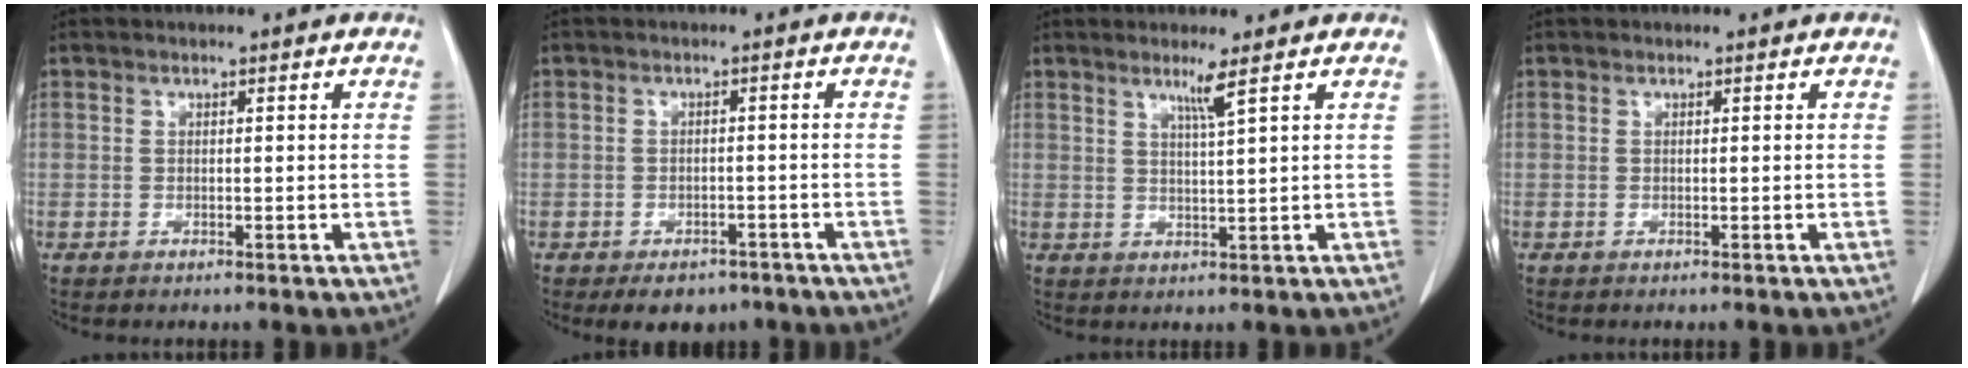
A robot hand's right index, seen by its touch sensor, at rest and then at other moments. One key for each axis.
{"total": 6.0, "fx": -4.5, "fy": 3.4, "fz": 2.1, "tx": -0.023, "ty": 0.004, "tz": -0.058}
{"total": 2.9, "fx": 1.8, "fy": -1.0, "fz": 2.0, "tx": -0.040, "ty": -0.010, "tz": 0.038}
{"total": 0.0}